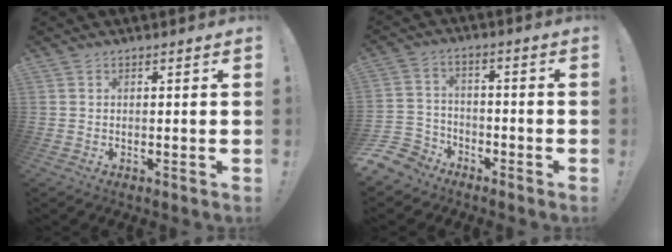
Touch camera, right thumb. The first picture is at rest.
{"total": 6.8, "force": [-4.8, 4.7, 1.1], "torque": [-0.026, 0.032, -0.090]}